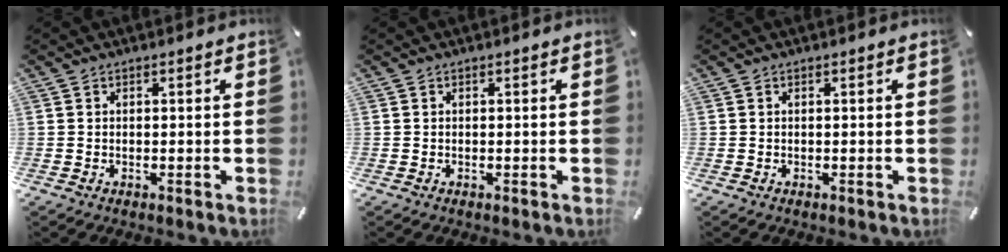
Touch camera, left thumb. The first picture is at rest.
{"total": 0.0}
{"total": 0.0}